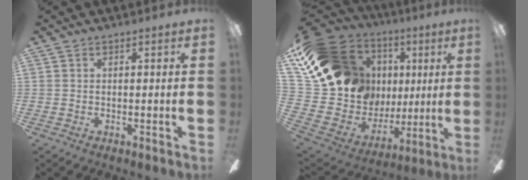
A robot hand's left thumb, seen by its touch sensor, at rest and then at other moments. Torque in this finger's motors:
{"motor_torque": [1.68, 3.33, 1.43, -1.34, 0.26]}